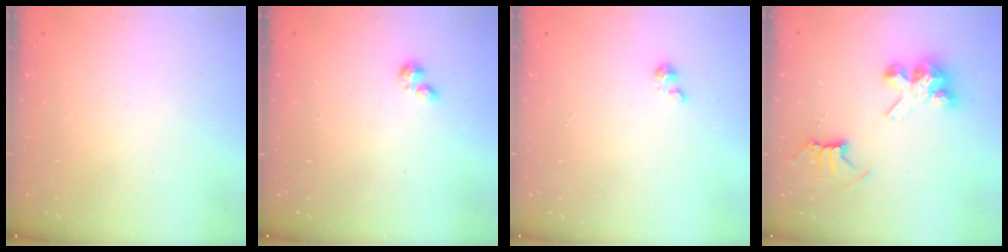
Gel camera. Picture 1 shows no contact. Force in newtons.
{"total": 0.7, "press": 0.6, "slide": 0.2}
{"total": 1.2, "press": 1.1, "slide": 0.1}
{"total": 7.7, "press": 7.7, "slide": 0.3}